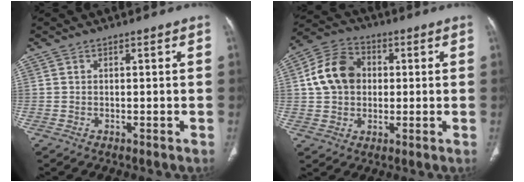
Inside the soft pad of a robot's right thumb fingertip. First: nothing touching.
{"total": 11.2, "force": [1.2, 8.9, 6.8], "torque": [-0.107, 0.019, 0.013]}